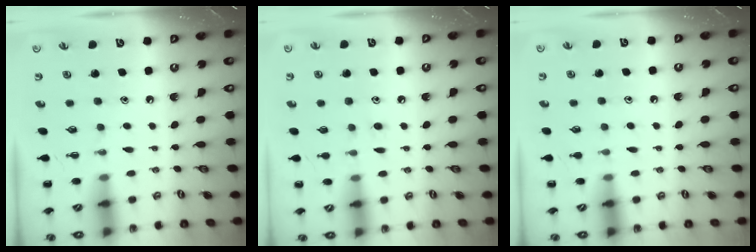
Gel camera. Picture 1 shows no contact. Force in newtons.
{"total": 6.5, "press": 6.1, "slide": 2.3}
{"total": 4.5, "press": 4.3, "slide": 1.3}